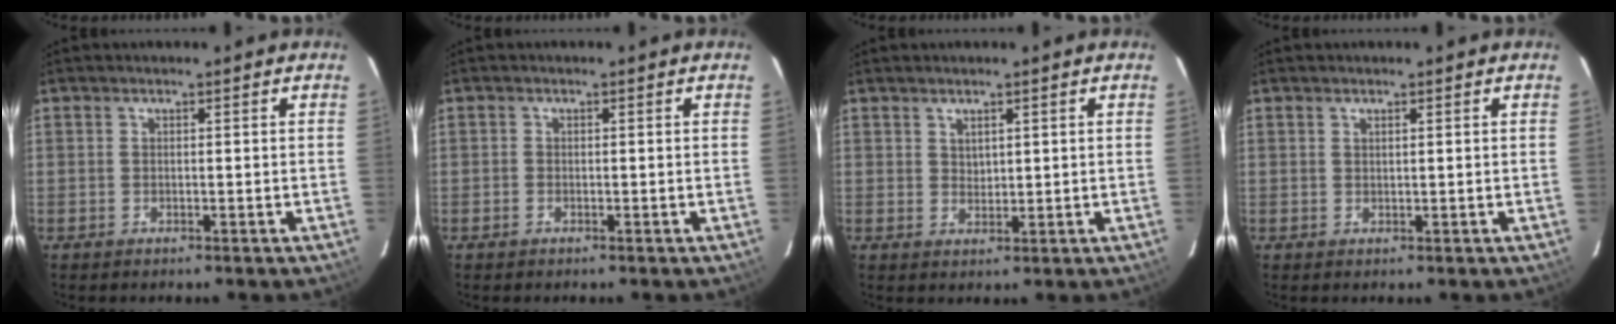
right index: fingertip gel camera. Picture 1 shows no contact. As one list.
[{"total": 0.7, "force": [-0.4, 0.5, 0.1], "torque": [-0.003, 0.000, -0.009]}, {"total": 1.9, "force": [1.4, 1.1, 0.7], "torque": [-0.008, 0.001, 0.027]}, {"total": 0.6, "force": [0.5, 0.1, 0.4], "torque": [-0.006, 0.001, 0.009]}]